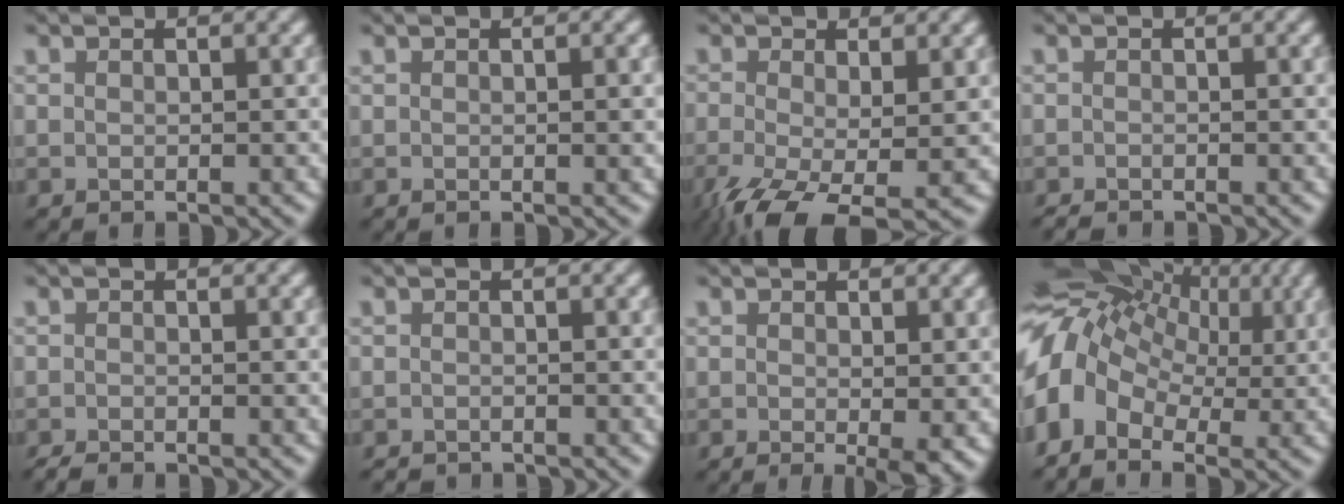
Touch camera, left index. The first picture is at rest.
{"total": 1.4, "force": [0.3, 0.3, 1.3], "torque": [-0.018, 0.003, 0.004]}
{"total": 7.4, "force": [-3.3, 2.8, 6.0], "torque": [-0.134, -0.029, -0.058]}
{"total": 0.9, "force": [-0.9, 0.1, 0.2], "torque": [-0.006, -0.007, -0.020]}
{"total": 1.3, "force": [-1.1, 0.2, 0.5], "torque": [-0.014, -0.005, -0.027]}
{"total": 1.0, "force": [-1.0, 0.1, 0.0], "torque": [0.000, -0.012, -0.022]}
{"total": 2.5, "force": [-0.3, 0.3, 2.4], "torque": [-0.037, -0.010, -0.003]}
{"total": 12.3, "force": [1.4, 9.0, 8.4], "torque": [-0.175, 0.018, 0.021]}